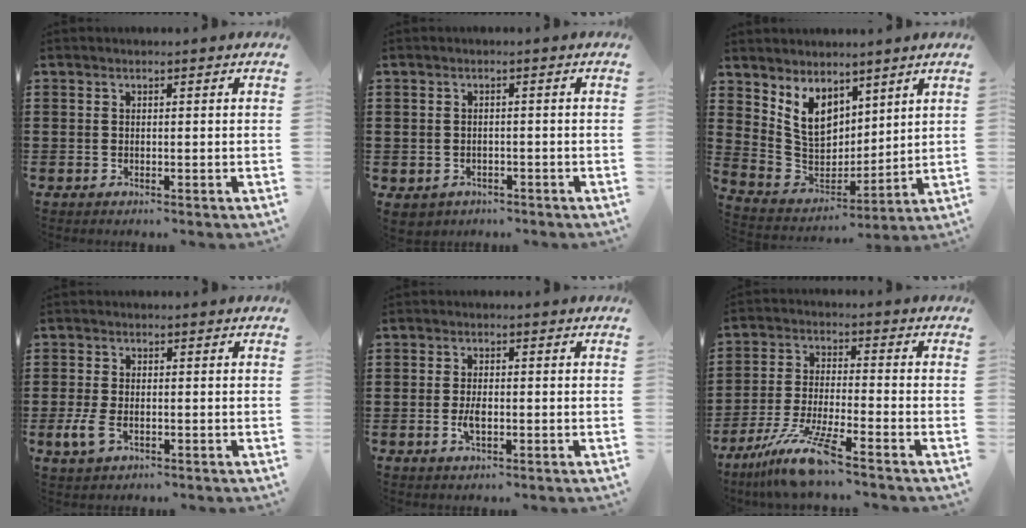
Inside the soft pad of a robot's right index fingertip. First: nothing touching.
{"total": 1.4, "force": [-1.2, 0.8, 0.1], "torque": [-0.007, 0.004, -0.028]}
{"total": 8.5, "force": [4.5, 6.0, 3.8], "torque": [-0.101, -0.016, 0.089]}
{"total": 3.5, "force": [-1.1, 2.0, 2.7], "torque": [-0.084, -0.012, -0.028]}
{"total": 2.9, "force": [-0.7, 1.3, 2.6], "torque": [-0.055, -0.002, -0.013]}
{"total": 9.8, "force": [-7.3, 0.0, 6.5], "torque": [-0.146, -0.012, -0.145]}